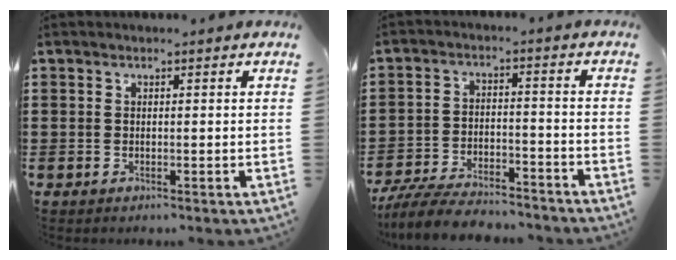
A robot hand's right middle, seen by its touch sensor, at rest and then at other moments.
{"total": 7.4, "force": [-7.0, 1.1, 2.2], "torque": [-0.046, 0.010, -0.135]}